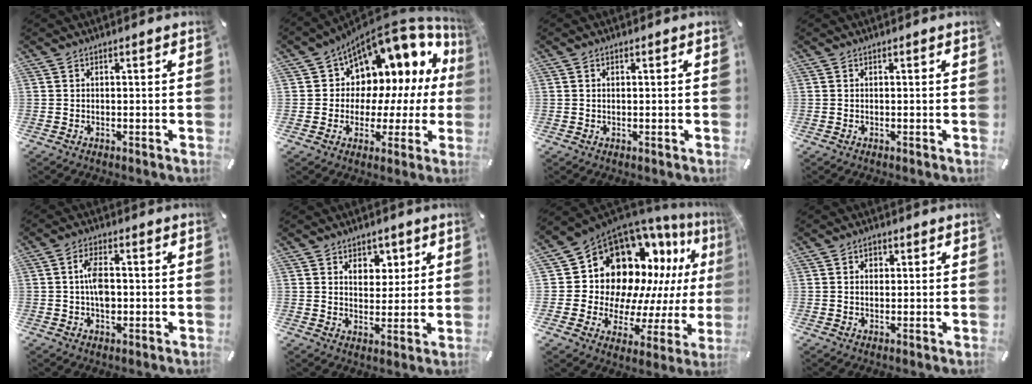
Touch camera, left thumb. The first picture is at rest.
{"total": 9.9, "force": [5.5, 7.3, 3.7], "torque": [-0.055, -0.077, 0.095]}
{"total": 0.7, "force": [0.2, 0.3, 0.6], "torque": [-0.012, 0.002, 0.002]}
{"total": 0.0}
{"total": 5.8, "force": [-0.2, 3.3, 4.8], "torque": [-0.088, 0.003, -0.005]}
{"total": 5.5, "force": [2.8, 4.2, 2.0], "torque": [-0.014, -0.009, 0.042]}
{"total": 17.3, "force": [8.7, 12.5, 8.2], "torque": [-0.128, -0.101, 0.173]}
{"total": 2.3, "force": [0.5, 1.7, 1.4], "torque": [-0.014, 0.000, 0.003]}